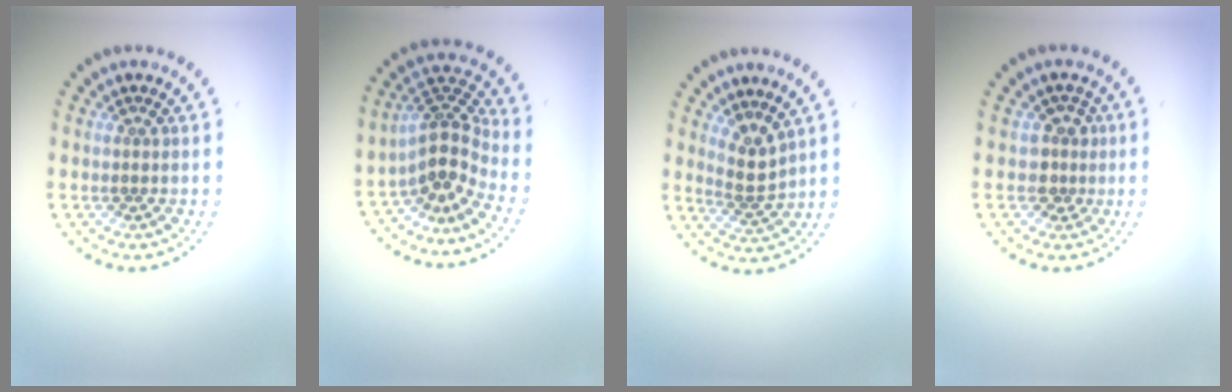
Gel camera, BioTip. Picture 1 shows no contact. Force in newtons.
{"total": 3.8, "press": 2.7, "slide": 2.6}
{"total": 2.5, "press": 1.8, "slide": 1.7}
{"total": 1.8, "press": 1.4, "slide": 1.2}